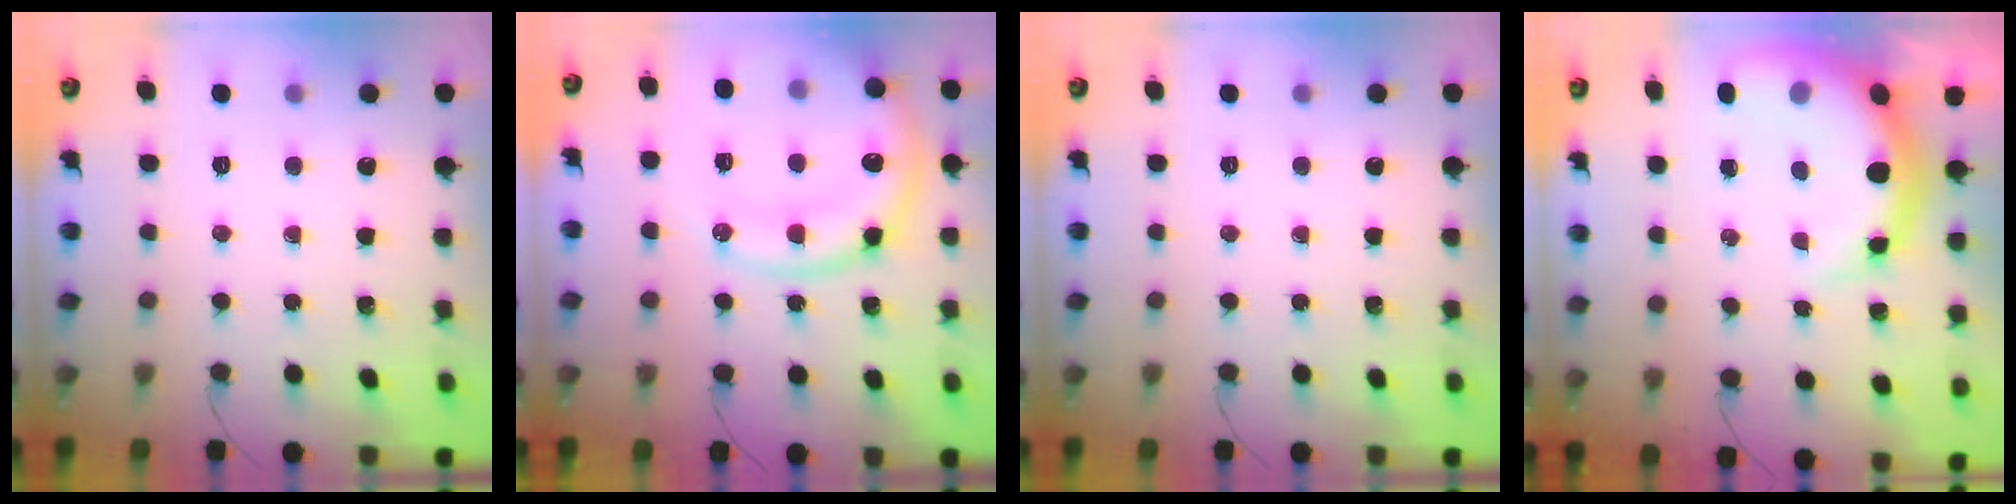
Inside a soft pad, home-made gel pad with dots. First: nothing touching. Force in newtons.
{"total": 16.3, "press": 16.1, "slide": 2.4}
{"total": 0.0}
{"total": 9.6, "press": 9.3, "slide": 2.5}